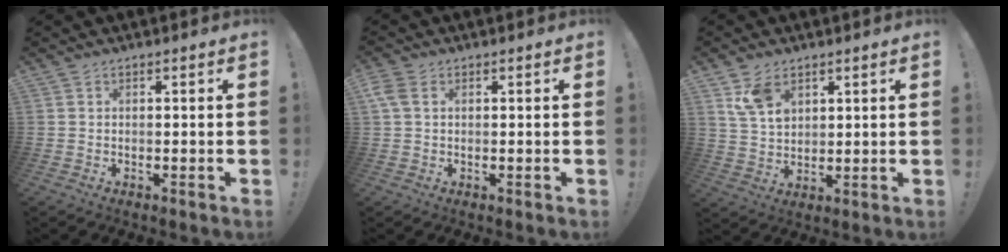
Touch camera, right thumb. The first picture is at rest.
{"total": 3.7, "force": [1.2, 2.4, 2.6], "torque": [-0.065, 0.007, 0.025]}
{"total": 8.2, "force": [4.8, 5.2, 4.1], "torque": [-0.075, -0.014, 0.094]}